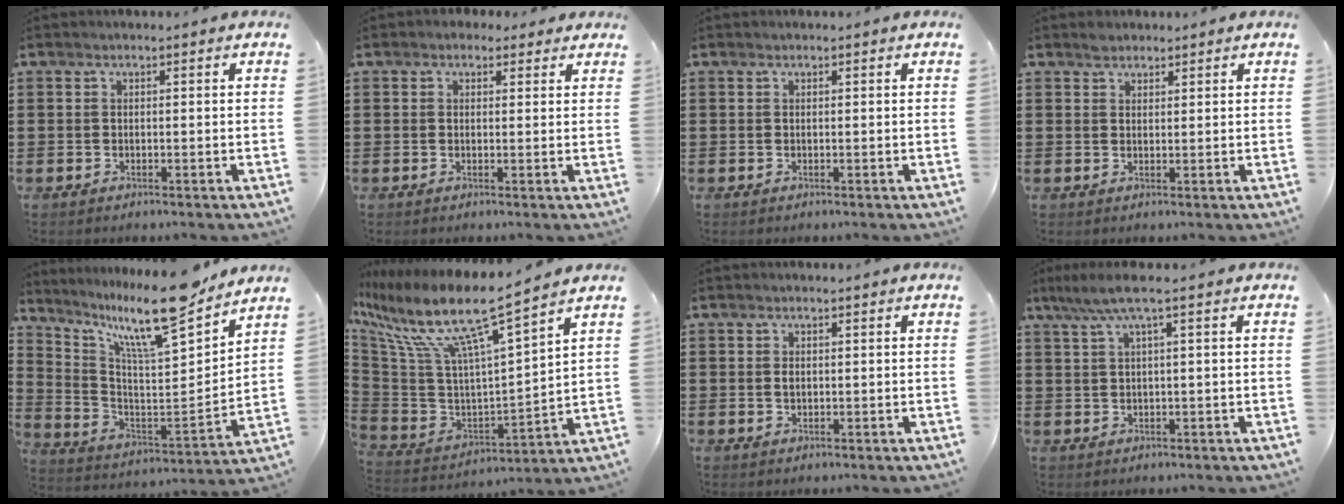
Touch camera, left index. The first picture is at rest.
{"total": 1.9, "force": [1.3, 1.3, 0.4], "torque": [-0.006, 0.008, 0.021]}
{"total": 0.0}
{"total": 1.7, "force": [1.5, 0.8, 0.1], "torque": [0.002, -0.001, 0.029]}
{"total": 13.7, "force": [11.3, 1.3, 7.7], "torque": [-0.163, -0.077, 0.184]}
{"total": 13.1, "force": [8.8, 1.7, 9.5], "torque": [-0.214, -0.059, 0.142]}
{"total": 0.9, "force": [0.2, 0.5, 0.7], "torque": [-0.016, 0.001, 0.004]}
{"total": 3.7, "force": [1.4, 0.0, 3.4], "torque": [-0.076, -0.003, 0.020]}